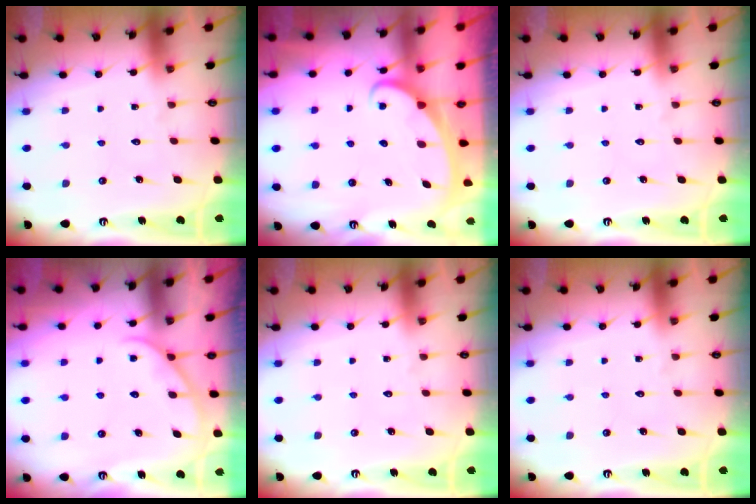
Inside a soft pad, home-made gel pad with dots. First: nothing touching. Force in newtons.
{"total": 2.5, "press": 2.5, "slide": 0.3}
{"total": 0.0}
{"total": 2.7, "press": 2.7, "slide": 0.3}
{"total": 0.0}
{"total": 0.0}